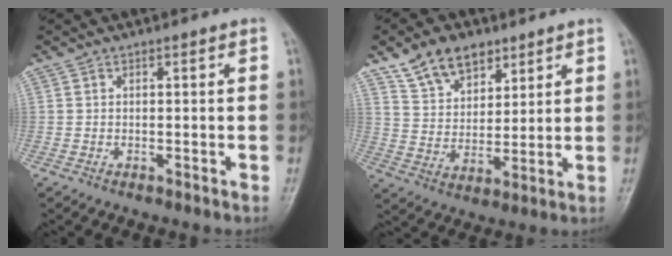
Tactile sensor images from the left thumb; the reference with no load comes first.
{"total": 10.6, "force": [6.8, 6.5, 4.8], "torque": [-0.056, -0.033, 0.127]}